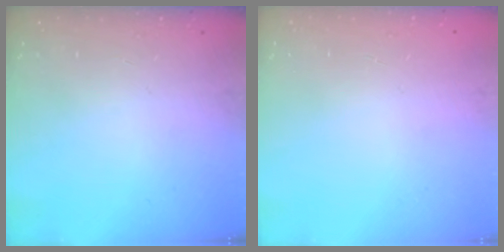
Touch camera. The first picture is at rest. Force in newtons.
{"total": 0.0}